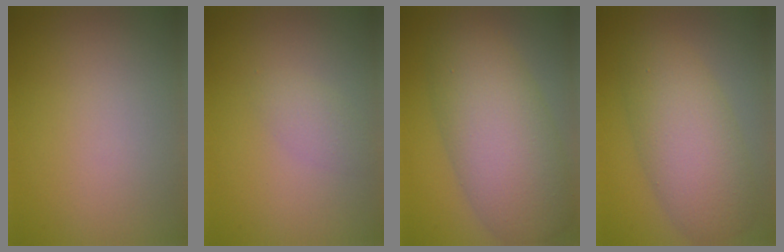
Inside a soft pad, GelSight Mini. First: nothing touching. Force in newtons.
{"total": 1.4, "press": 1.4, "slide": 0.1}
{"total": 8.9, "press": 8.9, "slide": 0.1}
{"total": 6.5, "press": 6.5, "slide": 0.3}